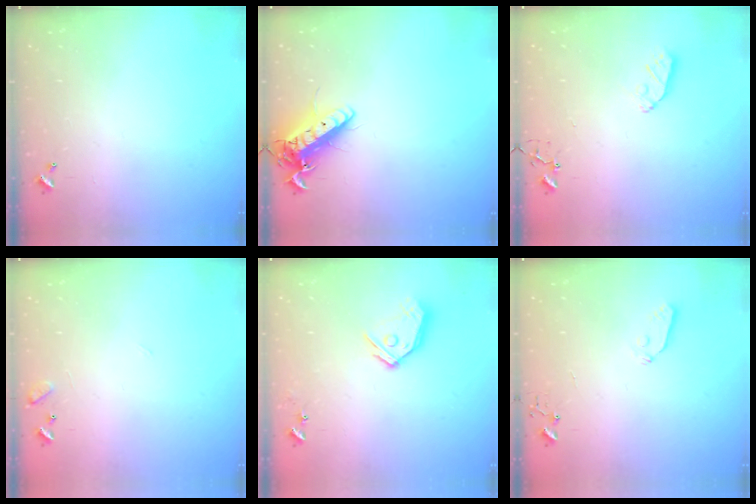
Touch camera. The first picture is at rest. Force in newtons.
{"total": 15.0, "press": 14.8, "slide": 2.4}
{"total": 4.5, "press": 4.5, "slide": 0.6}
{"total": 8.4, "press": 8.4, "slide": 0.5}
{"total": 13.2, "press": 13.1, "slide": 1.6}
{"total": 3.6, "press": 3.6, "slide": 0.5}